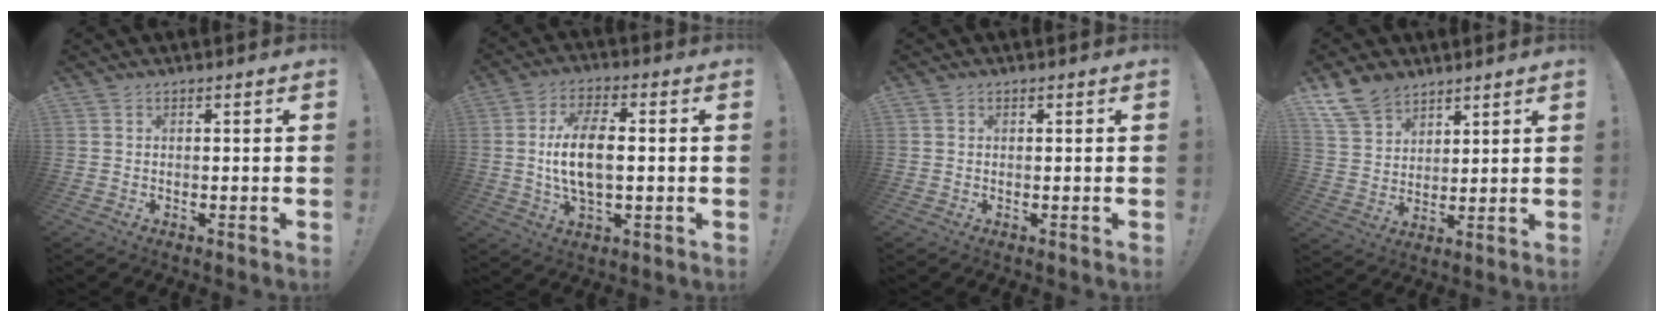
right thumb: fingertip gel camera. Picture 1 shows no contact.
{"total": 11.8, "force": [0.2, 5.4, 10.5], "torque": [-0.198, -0.001, -0.002]}
{"total": 0.0}
{"total": 11.5, "force": [8.6, 6.8, 3.4], "torque": [-0.066, -0.054, 0.171]}